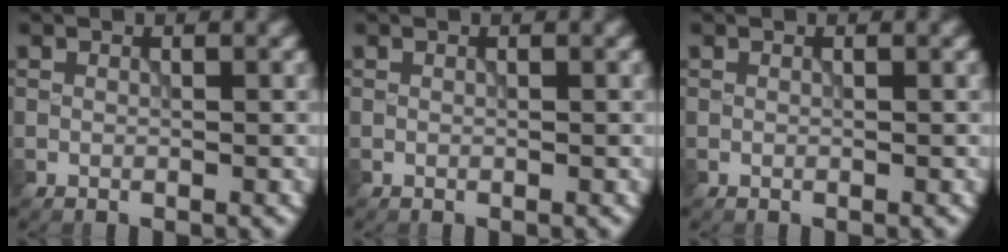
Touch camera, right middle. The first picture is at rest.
{"total": 0.0}
{"total": 0.0}